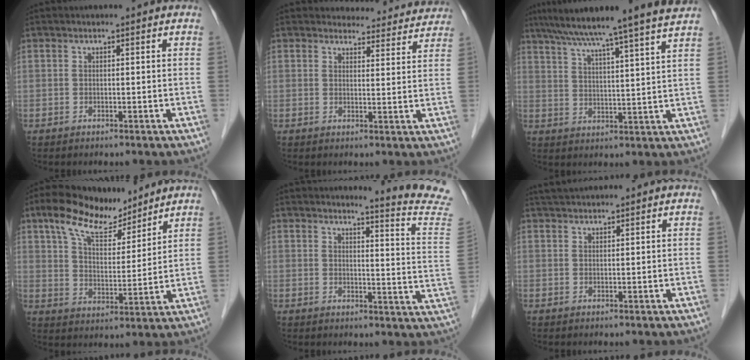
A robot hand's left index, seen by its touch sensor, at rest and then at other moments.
{"total": 10.8, "force": [10.4, 2.7, 0.8], "torque": [0.020, -0.006, 0.105]}
{"total": 17.9, "force": [15.4, -2.0, 8.8], "torque": [-0.151, -0.005, 0.210]}
{"total": 11.2, "force": [8.6, 3.4, 6.3], "torque": [-0.120, 0.018, 0.157]}
{"total": 12.1, "force": [11.6, -1.7, 3.2], "torque": [-0.035, -0.096, 0.113]}
{"total": 2.6, "force": [2.5, -0.3, 0.8], "torque": [-0.014, 0.019, 0.050]}